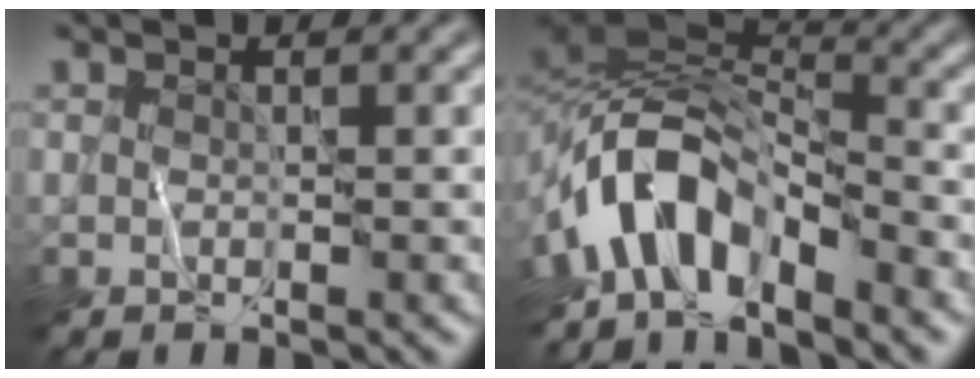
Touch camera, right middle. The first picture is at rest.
{"total": 7.9, "force": [-4.4, 4.0, 5.2], "torque": [-0.076, 0.011, -0.091]}